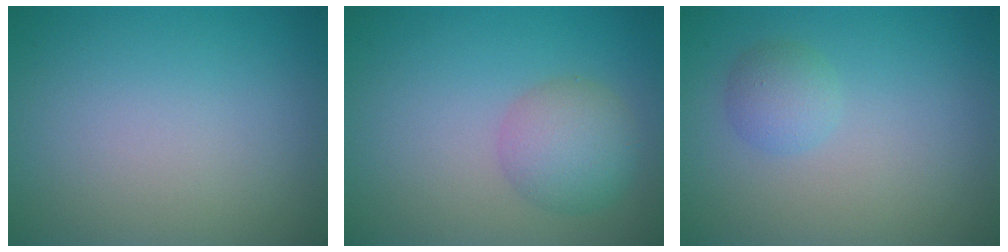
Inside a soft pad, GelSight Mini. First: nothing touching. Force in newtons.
{"total": 3.5, "press": 3.5, "slide": 0.1}
{"total": 1.8, "press": 1.8, "slide": 0.0}